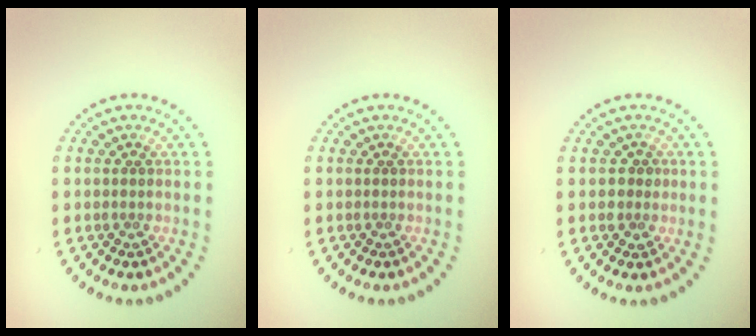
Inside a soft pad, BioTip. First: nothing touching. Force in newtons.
{"total": 0.0}
{"total": 1.3, "press": 1.2, "slide": 0.5}